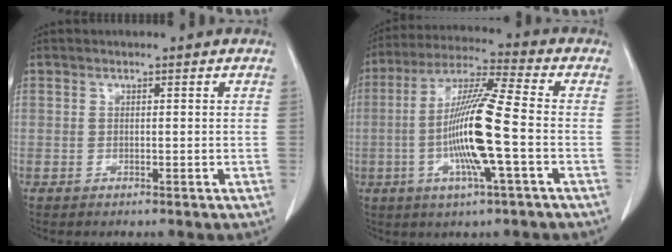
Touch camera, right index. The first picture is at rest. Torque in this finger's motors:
{"motor_torque": [2.06, -0.08, 1.05, 0.16]}